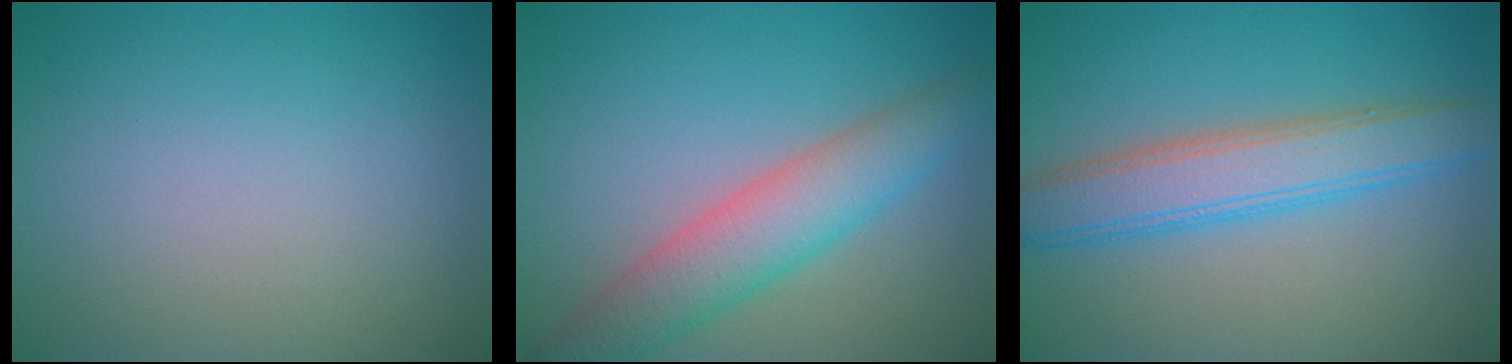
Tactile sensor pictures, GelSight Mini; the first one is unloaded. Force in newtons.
{"total": 5.4, "press": 5.4, "slide": 0.2}
{"total": 5.1, "press": 5.1, "slide": 0.0}